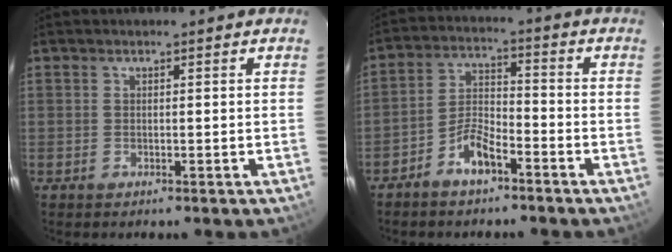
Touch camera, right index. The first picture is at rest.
{"total": 6.2, "force": [-4.5, 2.1, 3.7], "torque": [-0.085, 0.014, -0.088]}